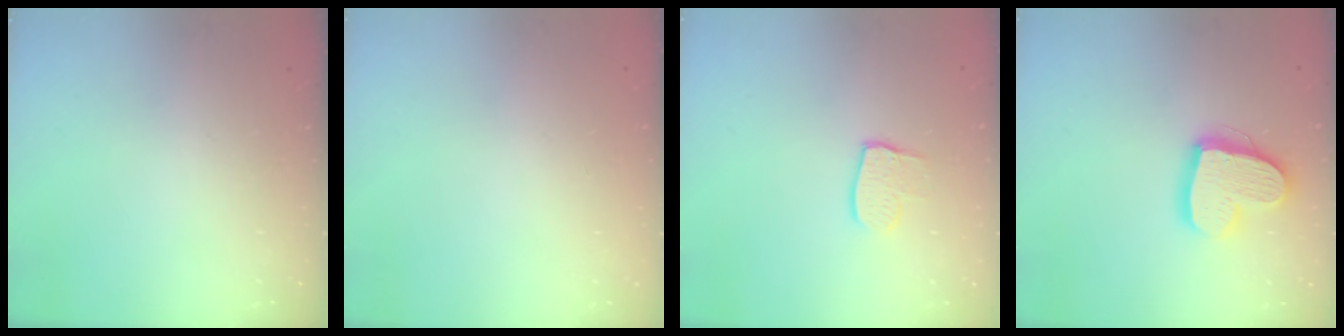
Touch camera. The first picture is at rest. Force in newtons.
{"total": 0.0}
{"total": 7.7, "press": 7.7, "slide": 0.7}
{"total": 16.0, "press": 16.0, "slide": 1.5}